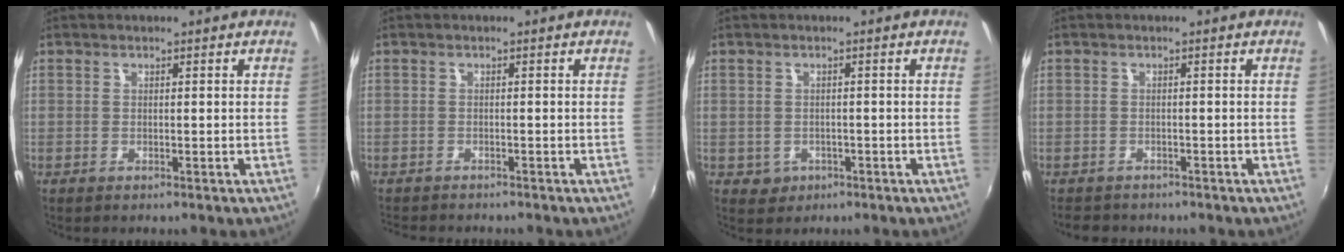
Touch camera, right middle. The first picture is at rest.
{"total": 3.5, "force": [-3.3, 0.6, 1.0], "torque": [-0.029, -0.018, -0.056]}
{"total": 2.6, "force": [-0.8, 2.4, 0.7], "torque": [-0.021, -0.001, -0.006]}
{"total": 3.8, "force": [-3.4, 1.6, 0.9], "torque": [-0.027, -0.013, -0.053]}